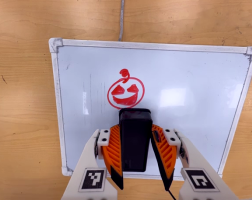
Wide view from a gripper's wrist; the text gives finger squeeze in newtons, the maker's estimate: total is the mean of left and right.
{"total": 4.7, "left": 3.7, "right": 5.6}